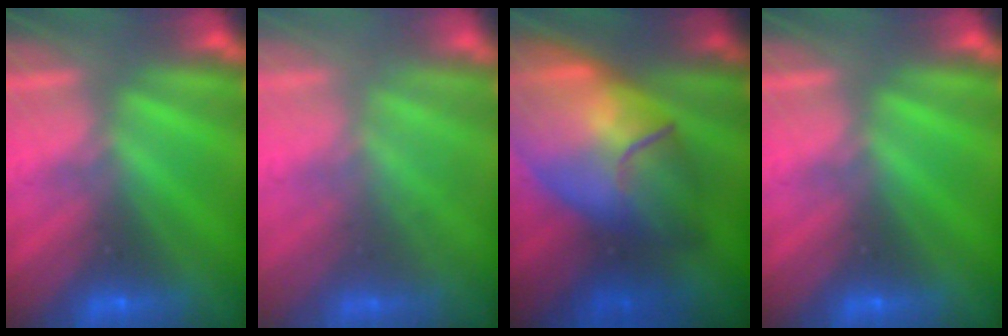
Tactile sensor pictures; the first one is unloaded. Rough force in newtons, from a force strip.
{"total": 2.2}
{"total": 8.1}
{"total": 0.0}